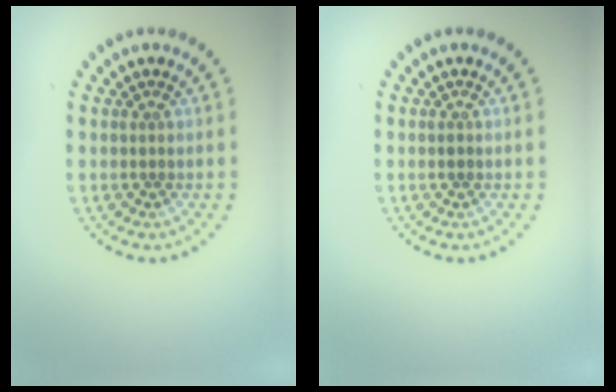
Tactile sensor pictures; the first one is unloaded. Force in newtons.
{"total": 0.7, "press": 0.7, "slide": 0.1}